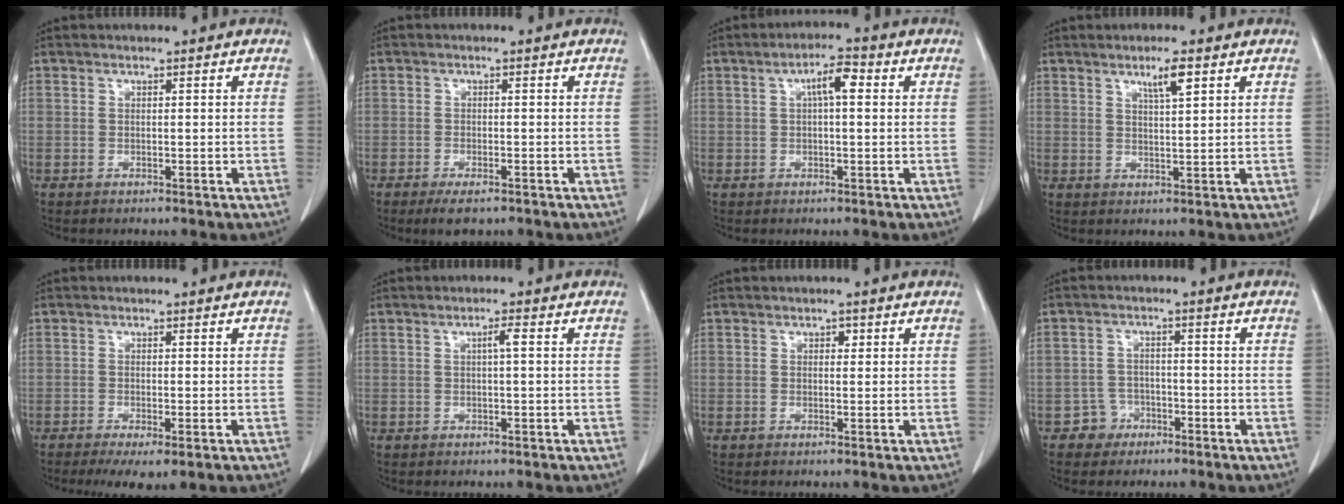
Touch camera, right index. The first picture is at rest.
{"total": 3.2, "force": [-2.3, 1.0, 2.1], "torque": [-0.039, -0.006, -0.033]}
{"total": 4.5, "force": [1.1, 1.1, 4.2], "torque": [-0.072, 0.016, 0.016]}
{"total": 3.8, "force": [2.2, 0.3, 3.1], "torque": [-0.054, -0.002, 0.038]}
{"total": 6.2, "force": [-4.2, 1.3, 4.3], "torque": [-0.059, -0.016, -0.062]}
{"total": 1.5, "force": [0.3, 0.0, 1.5], "torque": [-0.027, 0.004, 0.002]}
{"total": 0.9, "force": [0.3, 0.7, 0.5], "torque": [-0.004, 0.002, 0.002]}
{"total": 3.4, "force": [-2.0, 2.7, -0.3], "torque": [0.009, 0.014, -0.035]}